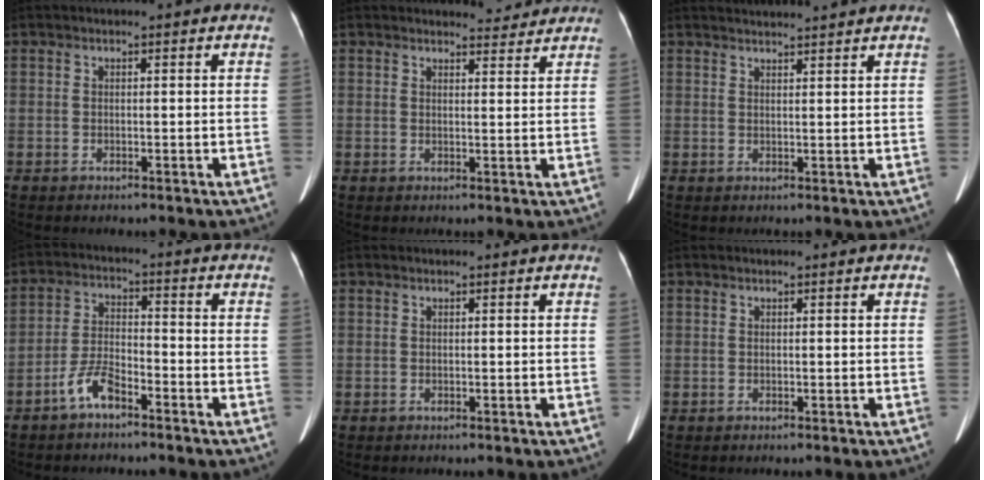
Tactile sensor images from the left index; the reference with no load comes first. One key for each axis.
{"total": 3.2, "fx": 3.2, "fy": 0.4, "fz": -0.1, "tx": -0.005, "ty": -0.007, "tz": 0.037}
{"total": 5.6, "fx": 5.4, "fy": -0.7, "fz": 1.4, "tx": -0.021, "ty": 0.025, "tz": 0.069}
{"total": 5.4, "fx": -3.8, "fy": 1.7, "fz": 3.5, "tx": -0.081, "ty": 0.008, "tz": -0.074}
{"total": 0.0}
{"total": 0.0}